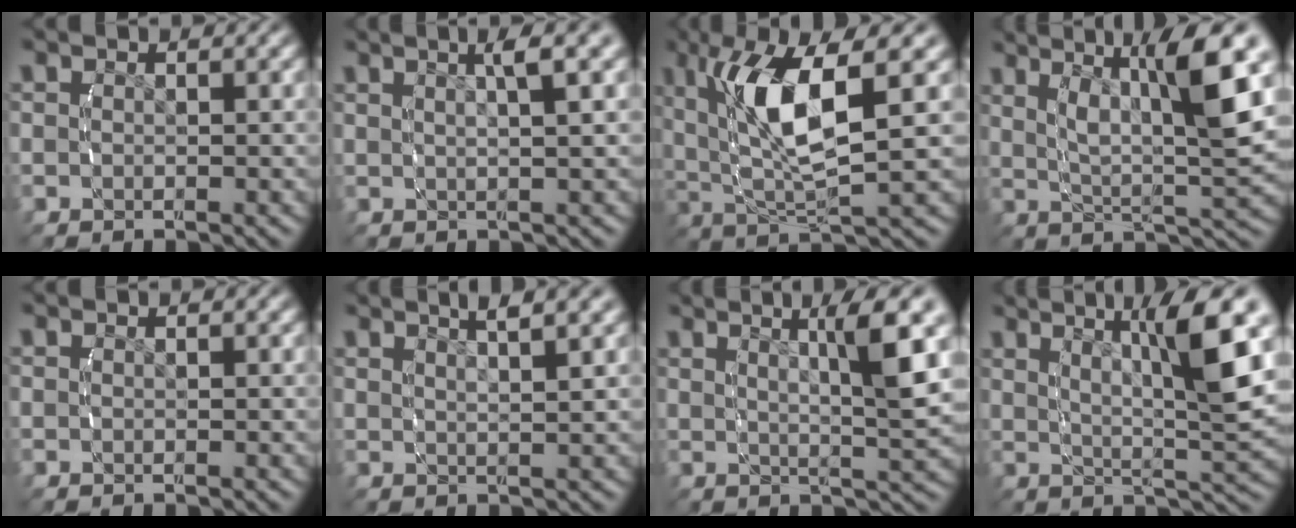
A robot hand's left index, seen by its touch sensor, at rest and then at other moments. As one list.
[{"total": 4.7, "force": [2.8, 0.7, 3.7], "torque": [-0.046, 0.019, 0.040]}, {"total": 8.2, "force": [2.0, 3.0, 7.4], "torque": [-0.153, -0.004, 0.044]}, {"total": 10.4, "force": [3.6, 3.0, 9.3], "torque": [-0.127, 0.012, 0.055]}, {"total": 0.0}, {"total": 4.6, "force": [3.5, 0.3, 3.1], "torque": [-0.042, 0.010, 0.058]}, {"total": 8.2, "force": [3.9, 1.6, 7.1], "torque": [-0.092, 0.013, 0.060]}, {"total": 10.2, "force": [4.3, 2.3, 8.9], "torque": [-0.116, 0.017, 0.064]}]